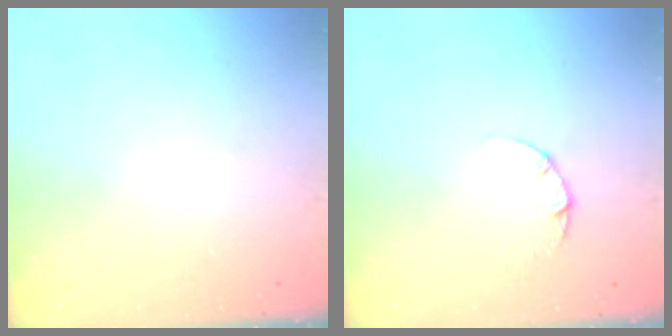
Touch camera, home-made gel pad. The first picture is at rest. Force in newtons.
{"total": 2.2, "press": 2.2, "slide": 0.3}